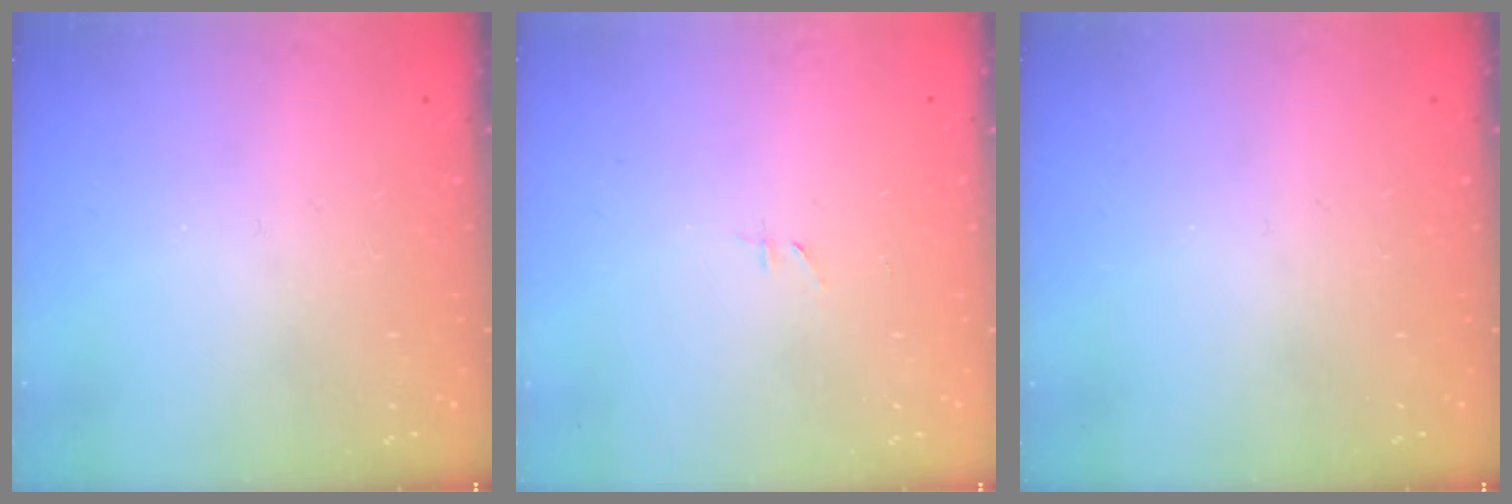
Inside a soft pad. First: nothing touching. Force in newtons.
{"total": 4.5, "press": 3.7, "slide": 2.5}
{"total": 0.0}